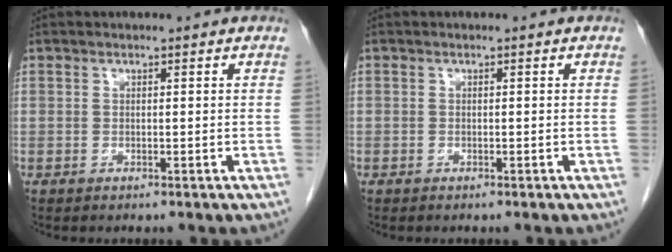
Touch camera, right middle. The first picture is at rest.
{"total": 0.0}